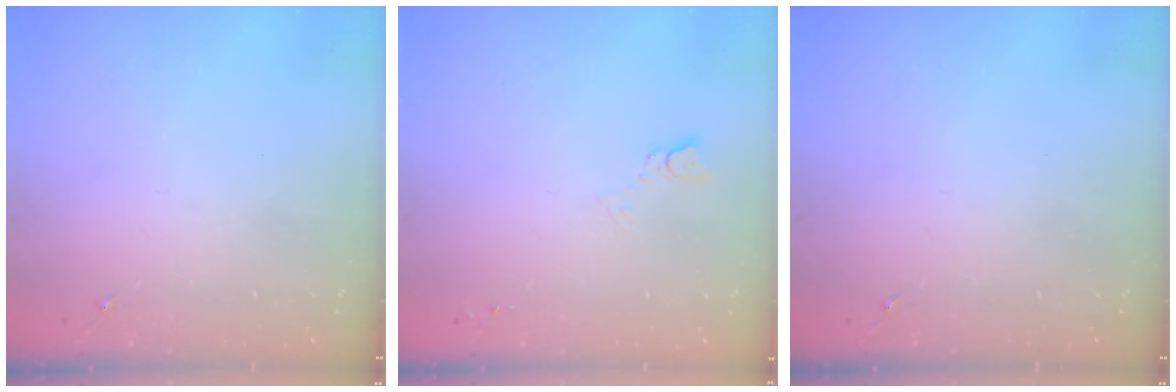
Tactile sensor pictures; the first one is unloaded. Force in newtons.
{"total": 3.8, "press": 3.8, "slide": 0.3}
{"total": 0.0}